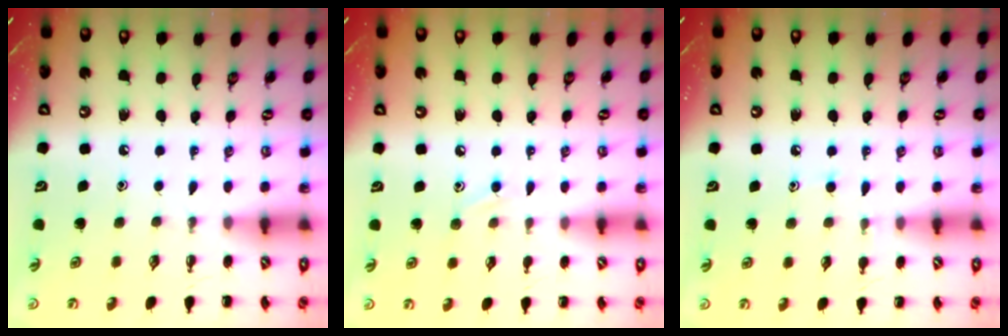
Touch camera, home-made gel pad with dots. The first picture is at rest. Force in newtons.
{"total": 5.7, "press": 5.4, "slide": 1.9}
{"total": 6.3, "press": 5.9, "slide": 2.1}